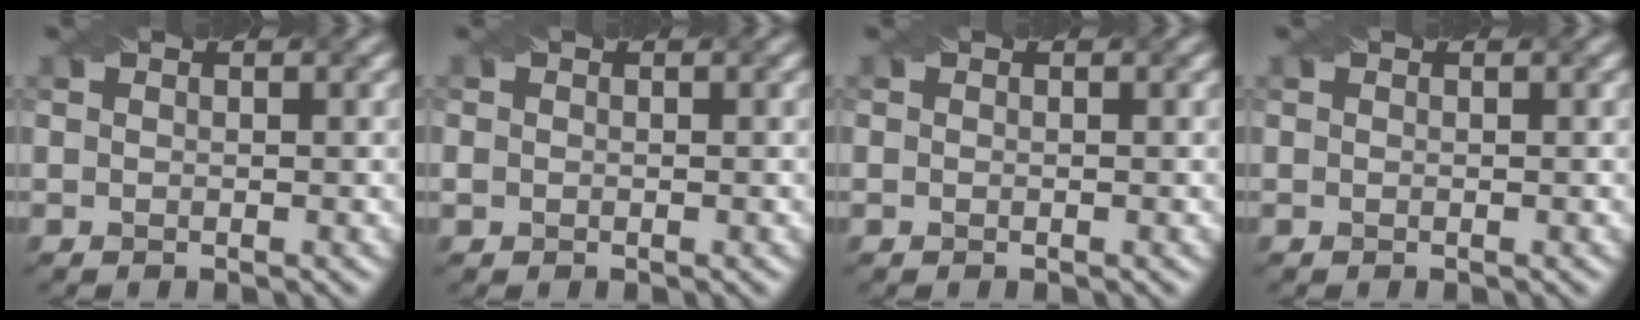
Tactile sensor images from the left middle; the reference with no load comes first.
{"total": 1.4, "force": [-0.8, -0.6, -0.9], "torque": [-0.004, -0.003, 0.014]}
{"total": 0.6, "force": [-0.3, -0.3, -0.4], "torque": [-0.002, -0.005, 0.005]}
{"total": 0.0}